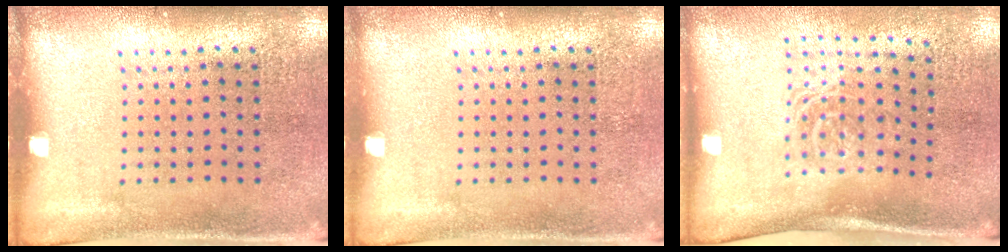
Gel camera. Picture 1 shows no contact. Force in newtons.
{"total": 0.0}
{"total": 1.6, "press": 1.2, "slide": 1.1}